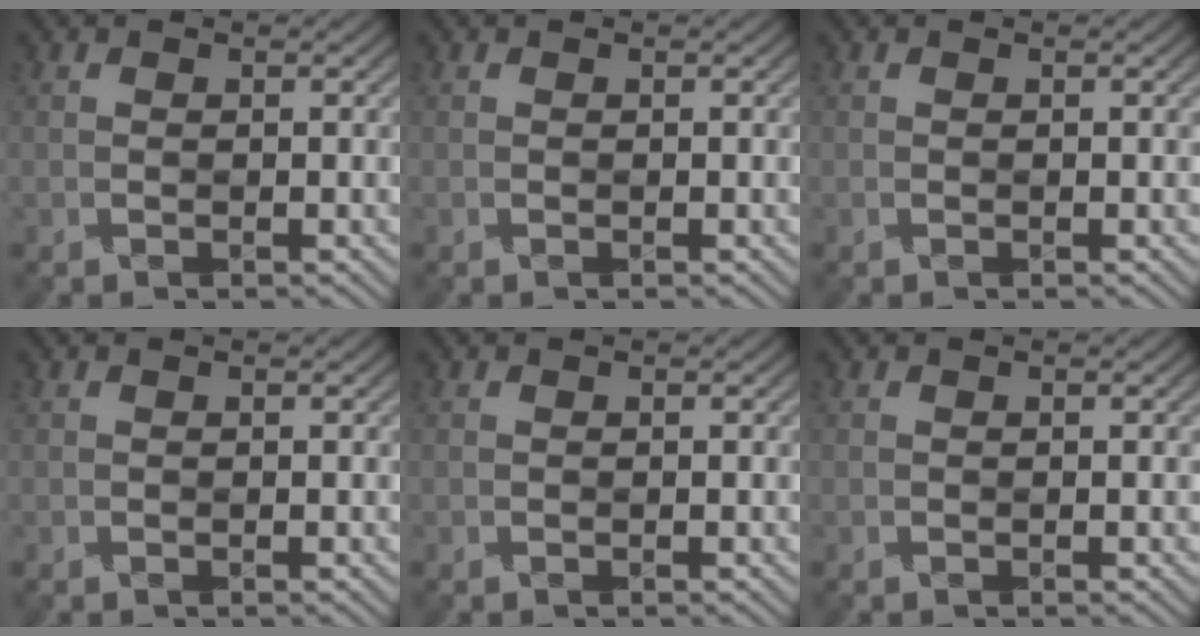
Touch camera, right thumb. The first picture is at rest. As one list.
[{"total": 0.0}, {"total": 0.0}, {"total": 0.0}, {"total": 0.0}, {"total": 0.0}]